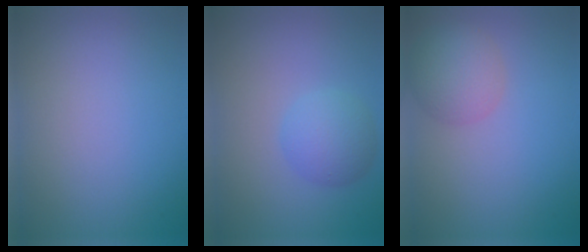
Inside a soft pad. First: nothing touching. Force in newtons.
{"total": 3.2, "press": 3.2, "slide": 0.0}
{"total": 3.9, "press": 3.9, "slide": 0.1}